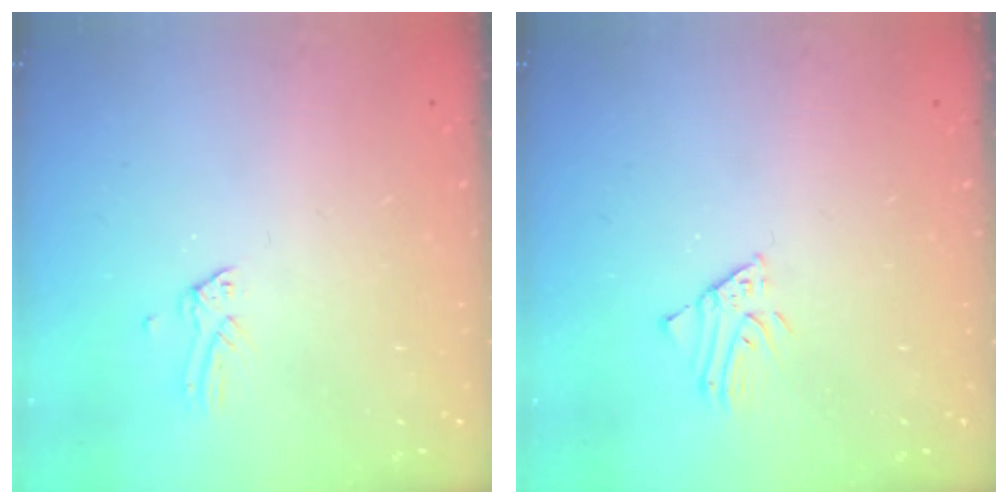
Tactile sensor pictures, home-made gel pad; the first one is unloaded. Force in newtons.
{"total": 1.3, "press": 1.3, "slide": 0.1}